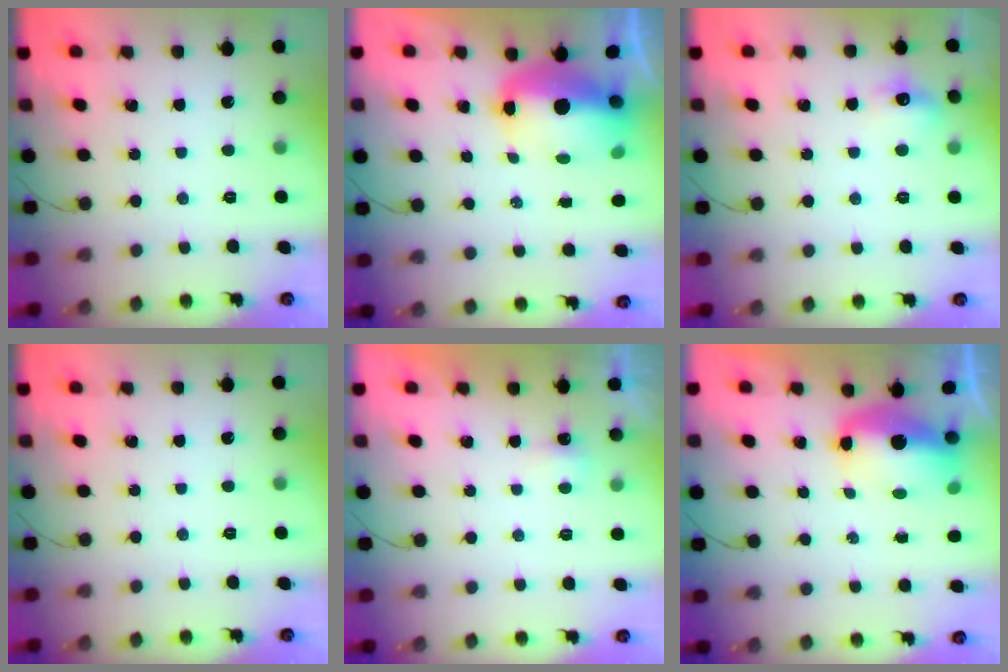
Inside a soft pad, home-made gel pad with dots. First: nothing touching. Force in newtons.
{"total": 11.1, "press": 10.8, "slide": 2.6}
{"total": 7.2, "press": 7.0, "slide": 1.6}
{"total": 0.0}
{"total": 2.4, "press": 2.3, "slide": 0.5}
{"total": 8.6, "press": 8.5, "slide": 1.0}